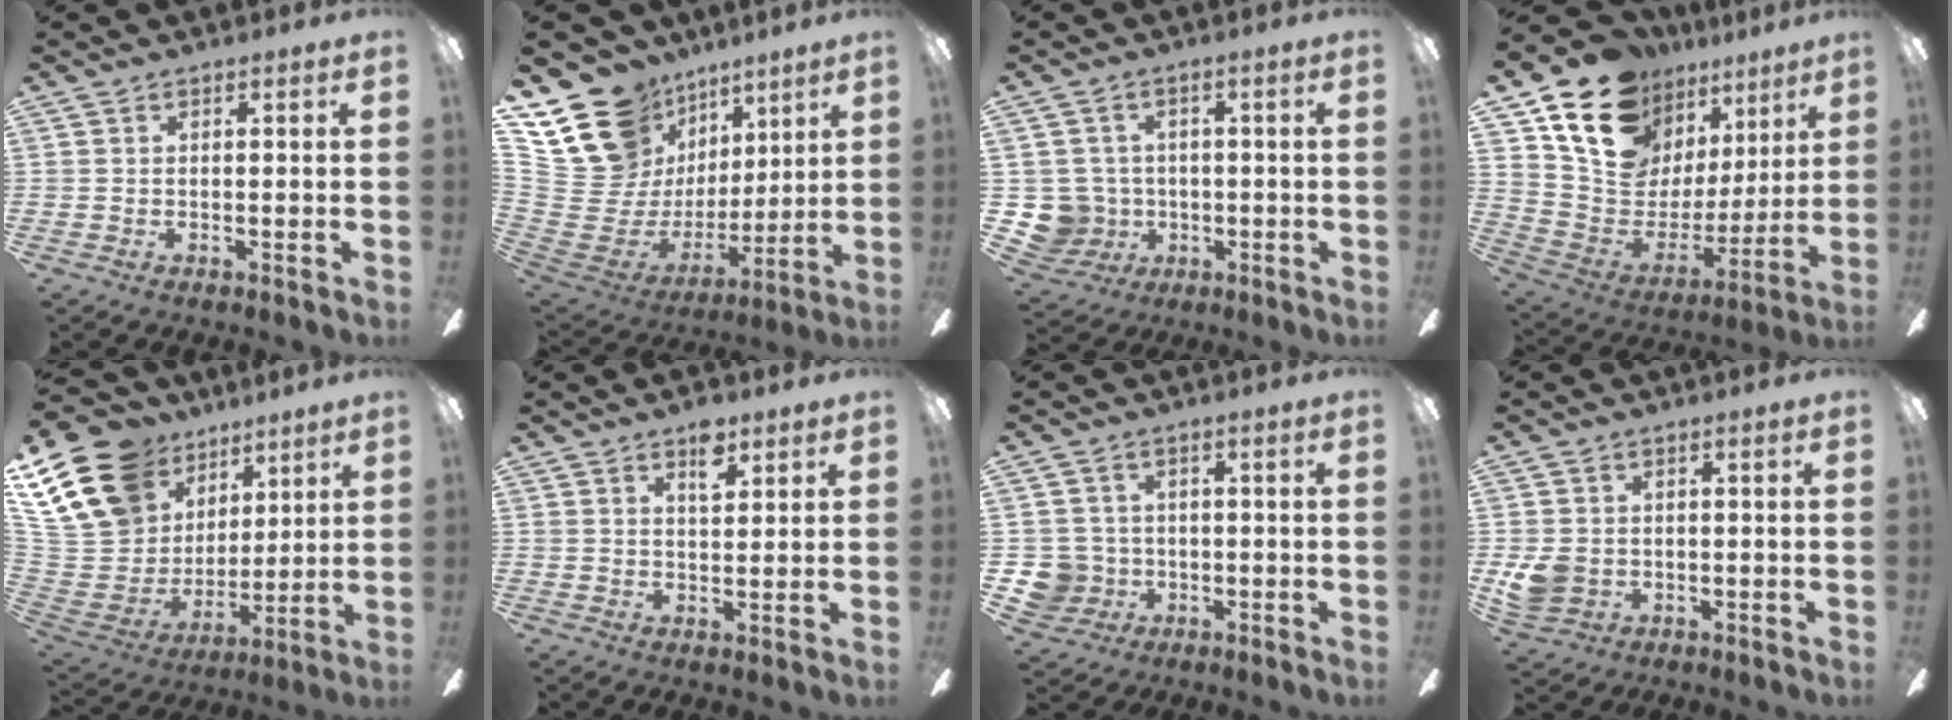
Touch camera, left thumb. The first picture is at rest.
{"total": 18.3, "force": [9.4, 14.2, 6.6], "torque": [-0.155, -0.069, 0.198]}
{"total": 6.6, "force": [0.2, 6.6, 0.7], "torque": [-0.054, -0.005, 0.010]}
{"total": 17.3, "force": [12.5, 10.4, 6.0], "torque": [-0.126, -0.085, 0.230]}
{"total": 23.2, "force": [12.6, 16.3, 10.5], "torque": [-0.241, -0.071, 0.253]}
{"total": 5.9, "force": [3.7, 2.7, 3.6], "torque": [-0.038, -0.017, 0.060]}
{"total": 6.2, "force": [-0.5, 6.1, 1.0], "torque": [-0.045, 0.005, -0.005]}
{"total": 5.6, "force": [-0.2, 4.9, 2.6], "torque": [-0.046, 0.005, -0.002]}